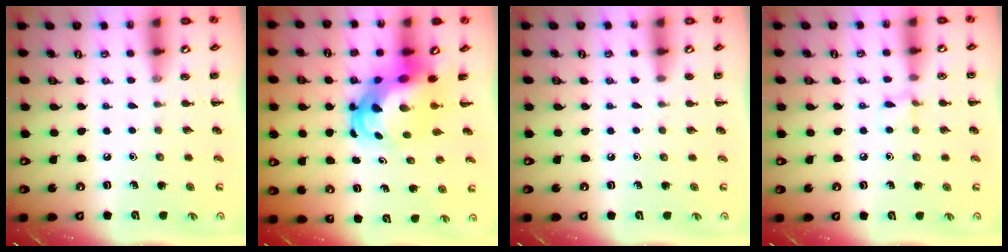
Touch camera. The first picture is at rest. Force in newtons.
{"total": 7.4, "press": 7.1, "slide": 2.2}
{"total": 0.7, "press": 0.7, "slide": 0.0}
{"total": 5.6, "press": 5.3, "slide": 1.8}